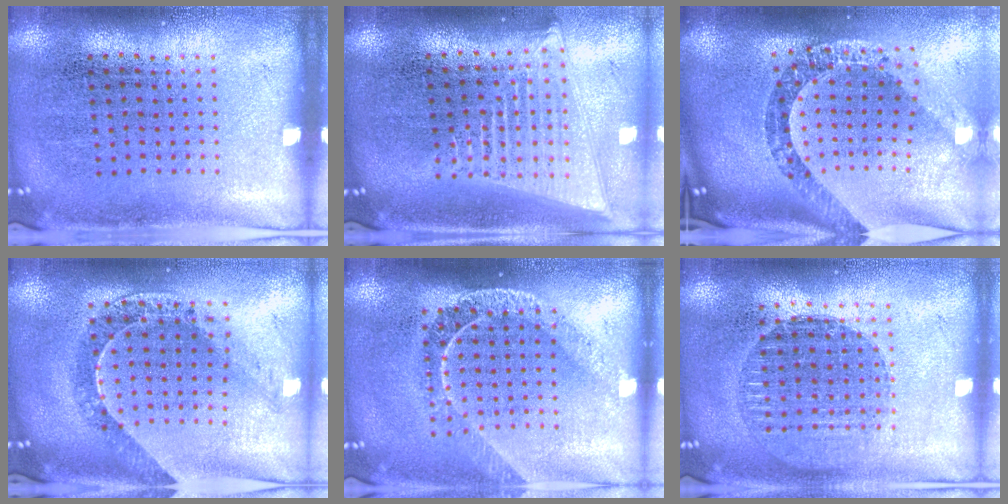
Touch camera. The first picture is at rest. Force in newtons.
{"total": 2.1, "press": 1.8, "slide": 1.1}
{"total": 3.1, "press": 2.3, "slide": 2.1}
{"total": 0.7, "press": 0.7, "slide": 0.1}
{"total": 1.8, "press": 1.4, "slide": 1.0}
{"total": 1.4, "press": 1.2, "slide": 0.6}